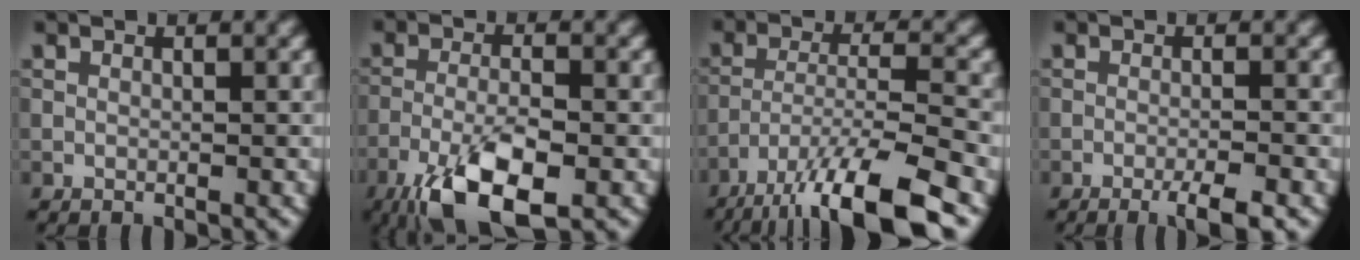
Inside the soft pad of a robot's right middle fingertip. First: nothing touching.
{"total": 8.2, "force": [-4.7, 2.6, 6.2], "torque": [-0.120, -0.009, -0.090]}
{"total": 11.7, "force": [-8.3, 2.6, 7.8], "torque": [-0.143, -0.009, -0.143]}
{"total": 3.2, "force": [-1.9, 0.3, 2.5], "torque": [-0.041, 0.002, -0.037]}